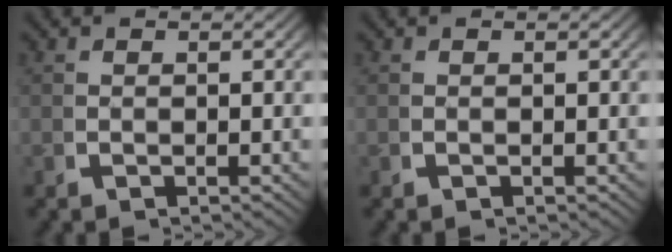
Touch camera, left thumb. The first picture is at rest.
{"total": 0.0}